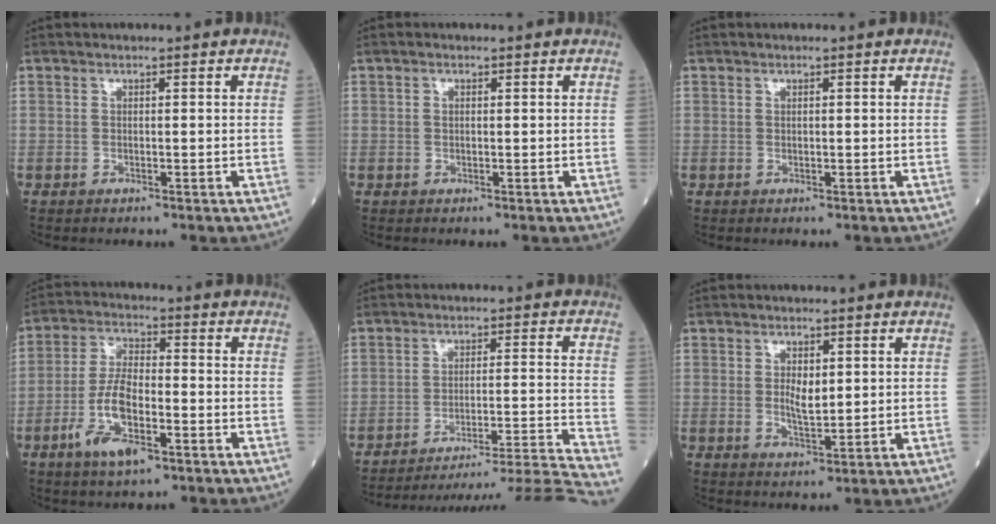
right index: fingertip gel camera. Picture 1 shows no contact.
{"total": 0.6, "force": [0.1, 0.4, 0.4], "torque": [-0.012, 0.001, 0.003]}
{"total": 0.0}
{"total": 9.3, "force": [-4.1, 2.8, 7.9], "torque": [-0.167, -0.006, -0.077]}
{"total": 19.8, "force": [-18.4, -3.9, 6.2], "torque": [-0.049, -0.014, -0.252]}
{"total": 3.7, "force": [0.6, 1.5, 3.3], "torque": [-0.060, -0.005, 0.013]}